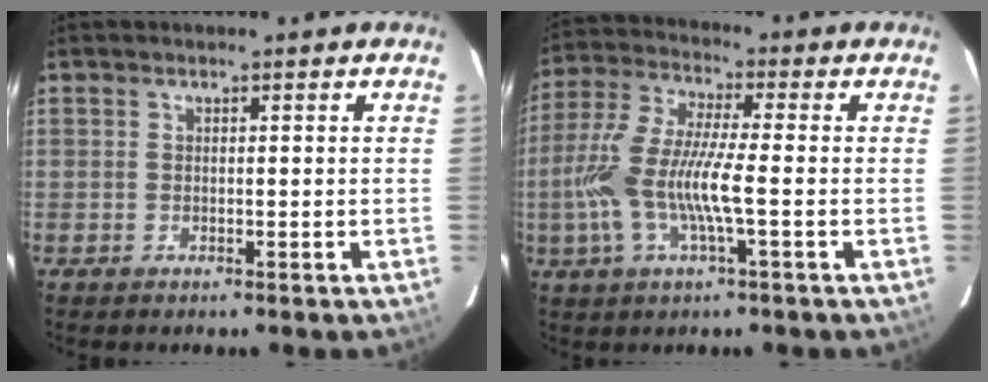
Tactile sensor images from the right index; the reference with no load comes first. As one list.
[{"total": 12.7, "force": [-2.7, 2.0, 12.2], "torque": [-0.260, -0.003, -0.051]}]